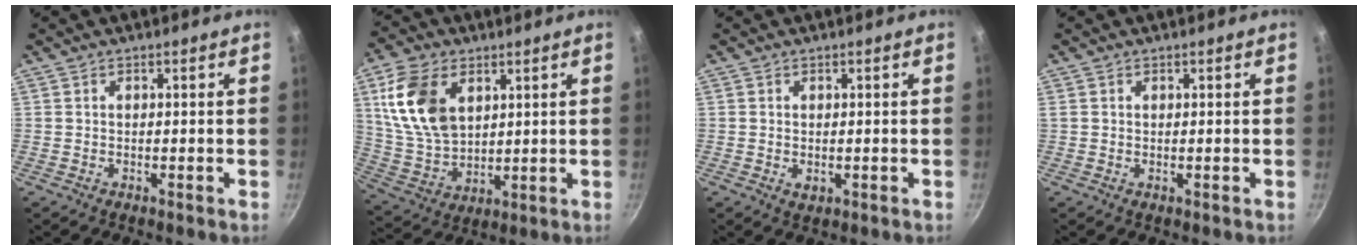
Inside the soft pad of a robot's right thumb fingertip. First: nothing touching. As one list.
[{"total": 15.2, "force": [5.0, 9.8, 10.5], "torque": [-0.181, -0.018, 0.109]}, {"total": 1.7, "force": [-0.1, 1.2, 1.1], "torque": [-0.018, -0.003, 0.000]}, {"total": 0.6, "force": [0.2, 0.5, 0.3], "torque": [-0.004, 0.000, 0.003]}]